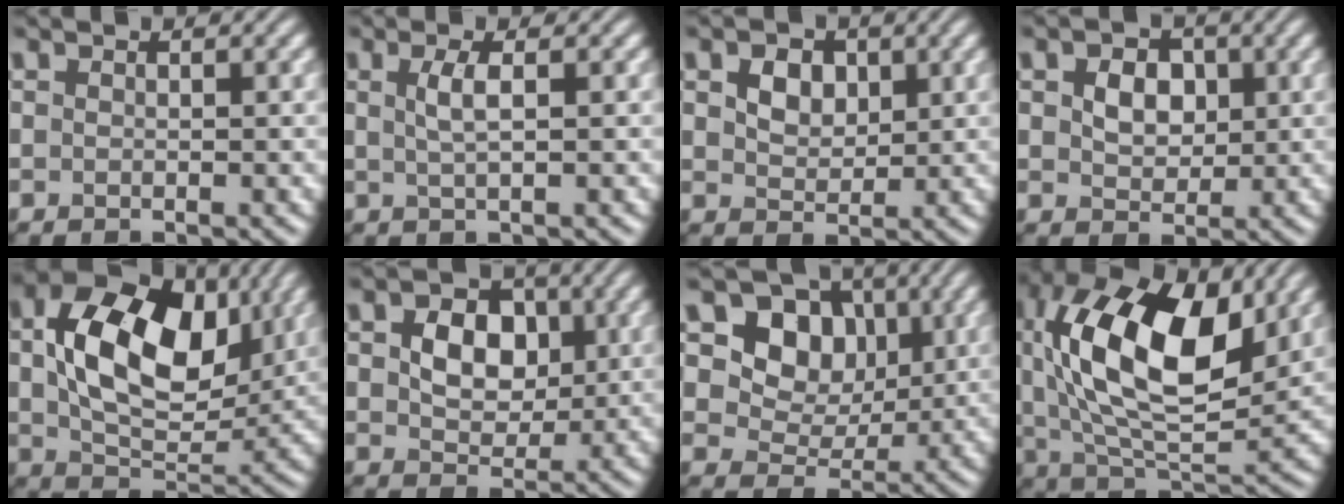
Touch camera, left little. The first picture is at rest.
{"total": 2.1, "force": [0.4, 0.6, 1.9], "torque": [-0.040, 0.002, 0.009]}
{"total": 2.9, "force": [1.1, 2.1, 1.7], "torque": [-0.037, -0.001, 0.015]}
{"total": 3.2, "force": [0.7, 2.4, 2.0], "torque": [-0.044, 0.002, 0.008]}
{"total": 12.2, "force": [2.8, 7.7, 9.0], "torque": [-0.155, 0.003, 0.048]}
{"total": 5.1, "force": [0.9, 3.7, 3.3], "torque": [-0.065, -0.002, 0.006]}
{"total": 8.4, "force": [3.0, 6.6, 4.3], "torque": [-0.082, 0.002, 0.054]}
{"total": 14.2, "force": [4.1, 7.1, 11.6], "torque": [-0.208, 0.014, 0.068]}